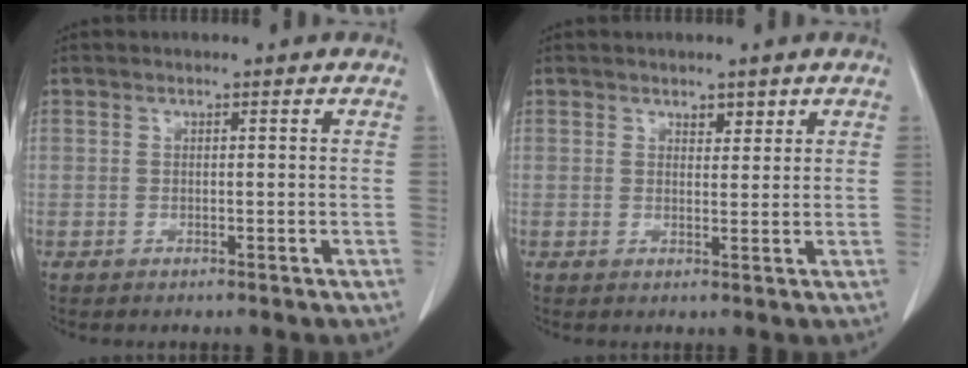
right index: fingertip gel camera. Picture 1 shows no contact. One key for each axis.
{"total": 1.7, "fx": 1.3, "fy": 0.8, "fz": 0.8, "tx": -0.010, "ty": -0.002, "tz": 0.019}